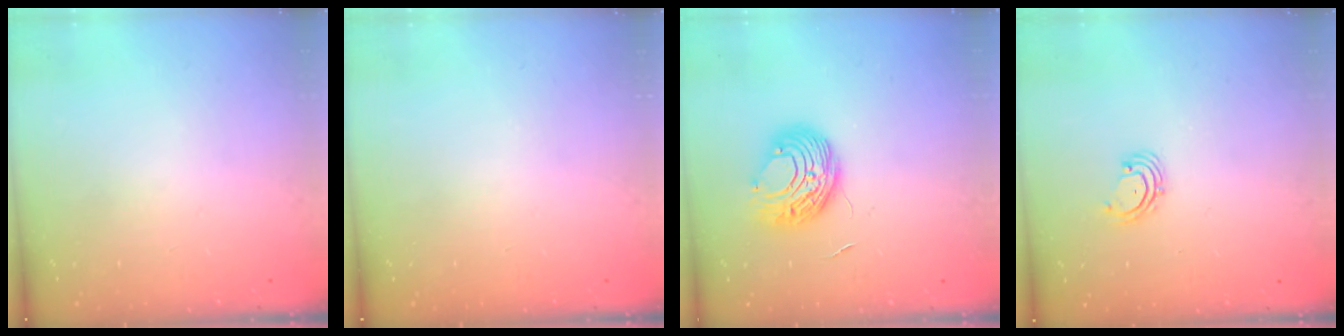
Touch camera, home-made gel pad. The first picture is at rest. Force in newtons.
{"total": 0.0}
{"total": 8.8, "press": 8.8, "slide": 0.6}
{"total": 2.0, "press": 2.0, "slide": 0.4}